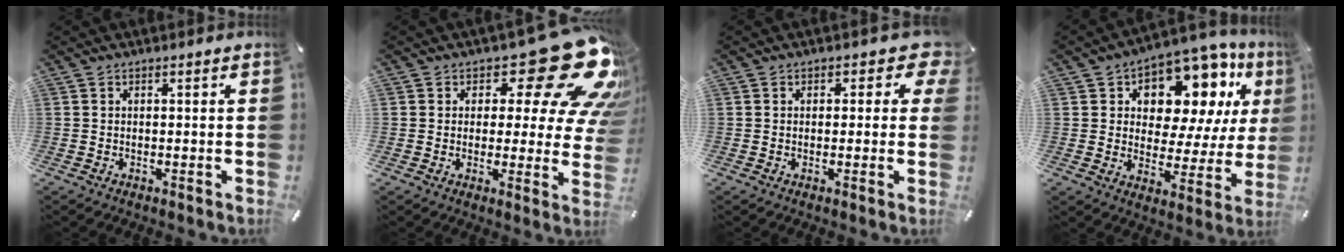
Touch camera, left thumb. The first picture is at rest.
{"total": 21.7, "force": [11.8, 9.2, 15.8], "torque": [-0.206, -0.076, 0.192]}
{"total": 5.4, "force": [2.0, 3.7, 3.4], "torque": [-0.030, -0.013, 0.030]}
{"total": 13.0, "force": [8.2, 7.7, 6.6], "torque": [-0.100, -0.072, 0.141]}